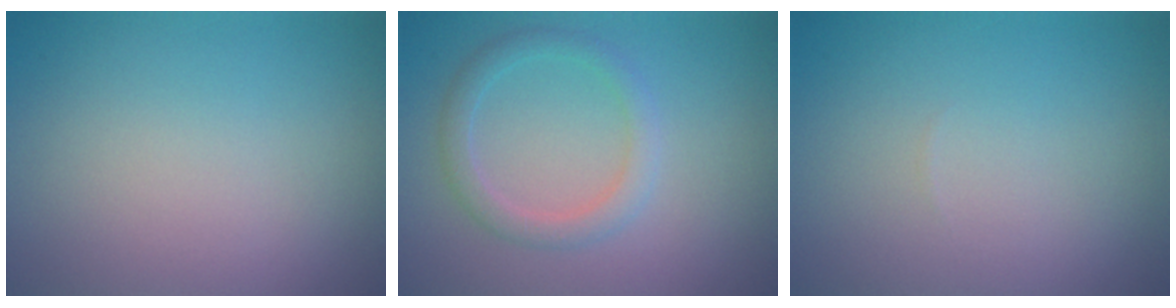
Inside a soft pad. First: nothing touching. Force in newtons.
{"total": 2.2, "press": 2.1, "slide": 0.2}
{"total": 0.0}